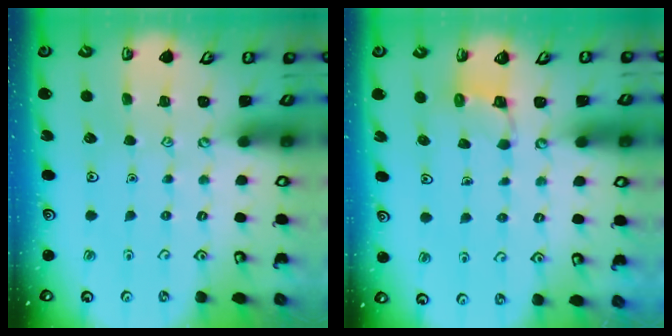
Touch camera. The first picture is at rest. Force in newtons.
{"total": 2.9, "press": 2.9, "slide": 0.3}